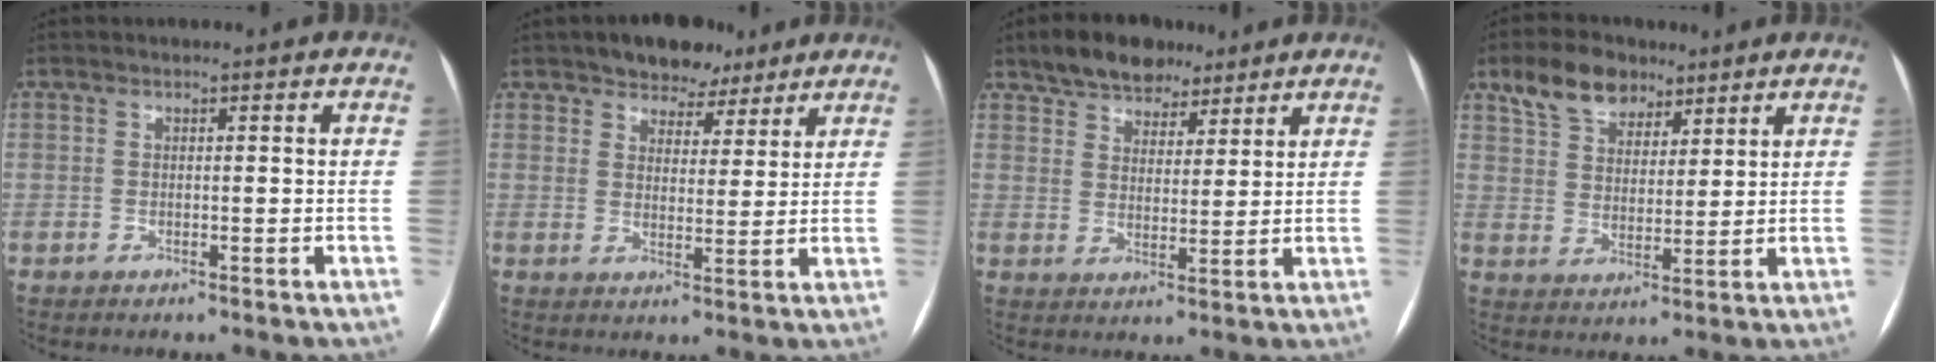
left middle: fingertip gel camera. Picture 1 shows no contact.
{"total": 6.7, "force": [5.1, 3.8, 2.2], "torque": [-0.019, 0.010, 0.079]}
{"total": 9.1, "force": [6.9, 4.8, 3.5], "torque": [-0.051, 0.018, 0.116]}
{"total": 8.8, "force": [6.1, 5.1, 3.7], "torque": [-0.071, 0.023, 0.113]}